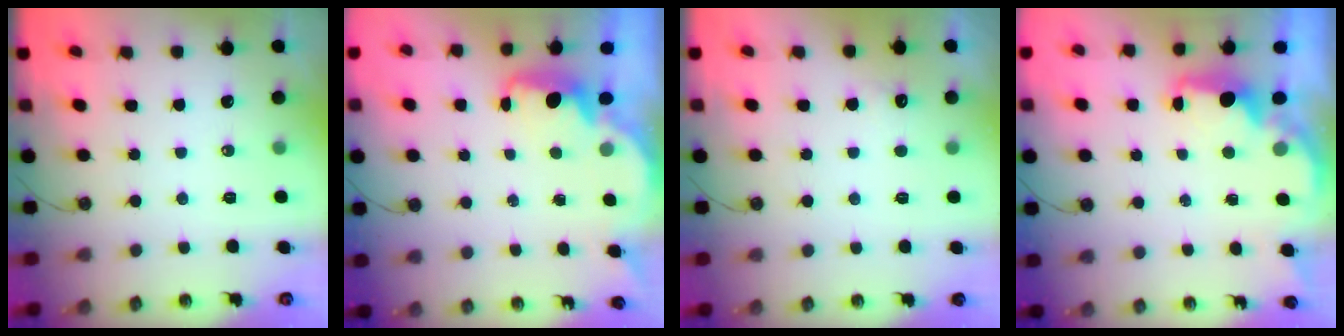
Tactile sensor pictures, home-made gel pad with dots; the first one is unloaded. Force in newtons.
{"total": 2.2, "press": 2.1, "slide": 0.6}
{"total": 4.4, "press": 4.2, "slide": 1.1}
{"total": 2.4, "press": 2.2, "slide": 0.7}